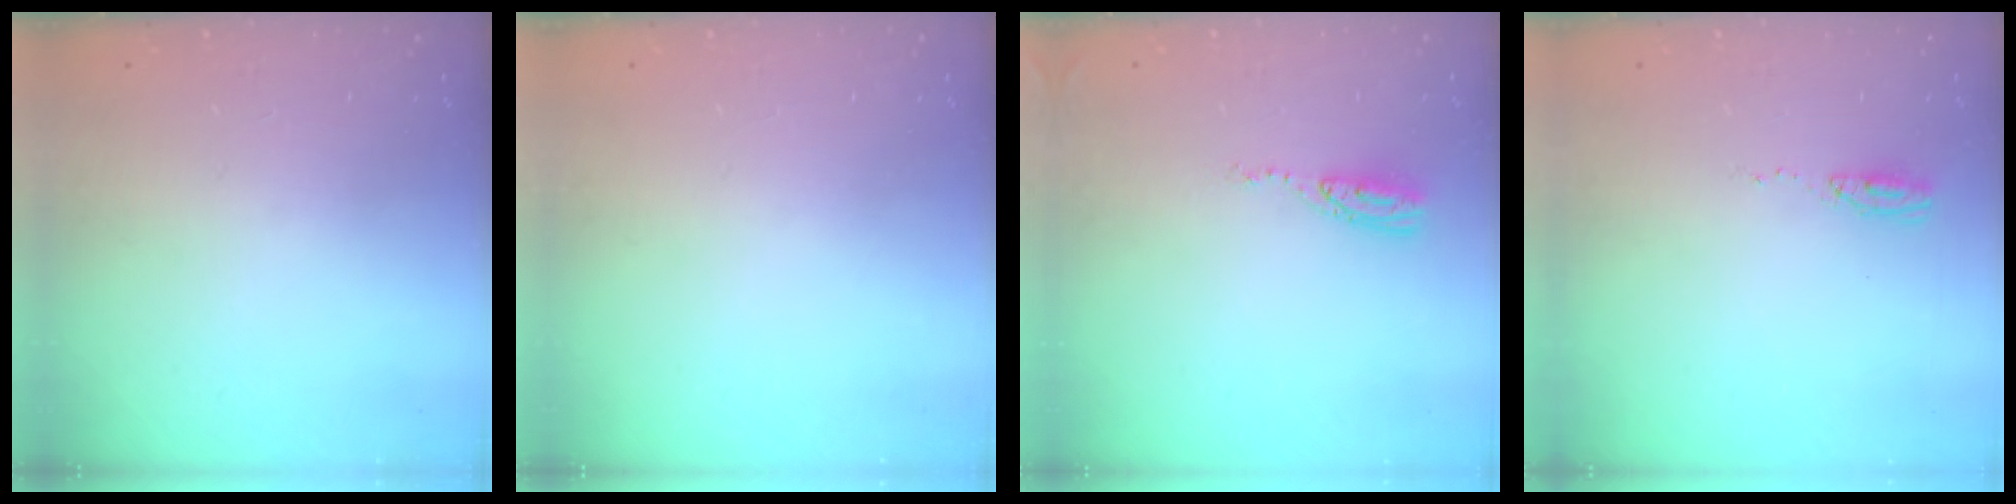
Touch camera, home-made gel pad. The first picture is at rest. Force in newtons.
{"total": 0.0}
{"total": 5.9, "press": 5.9, "slide": 0.4}
{"total": 4.0, "press": 3.9, "slide": 1.2}